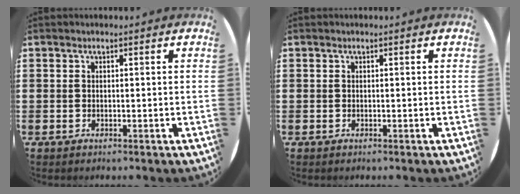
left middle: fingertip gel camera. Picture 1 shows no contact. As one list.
[{"total": 0.0}]